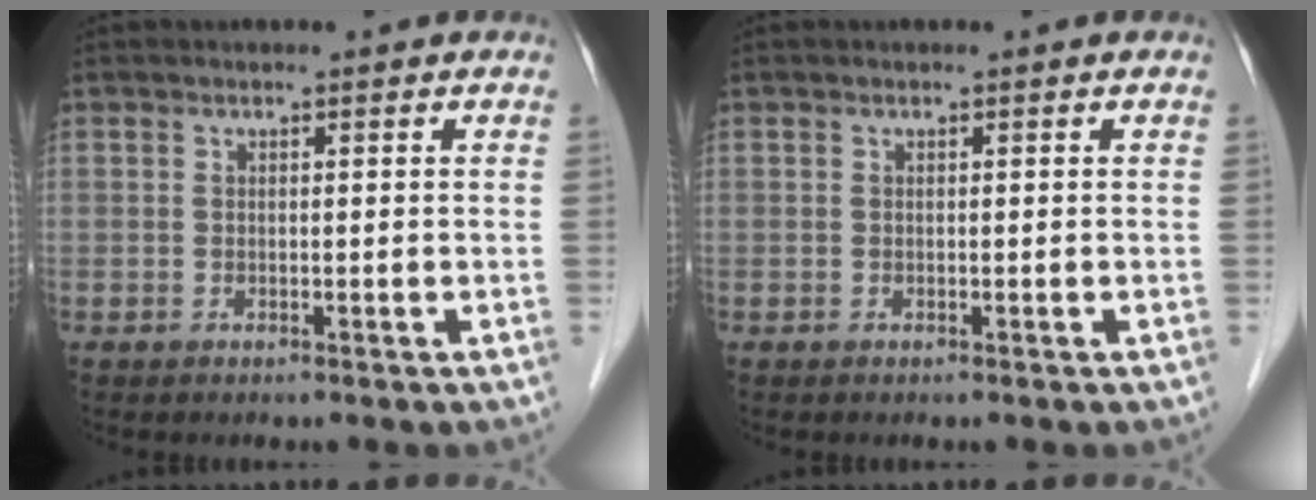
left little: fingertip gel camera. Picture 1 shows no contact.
{"total": 0.0}